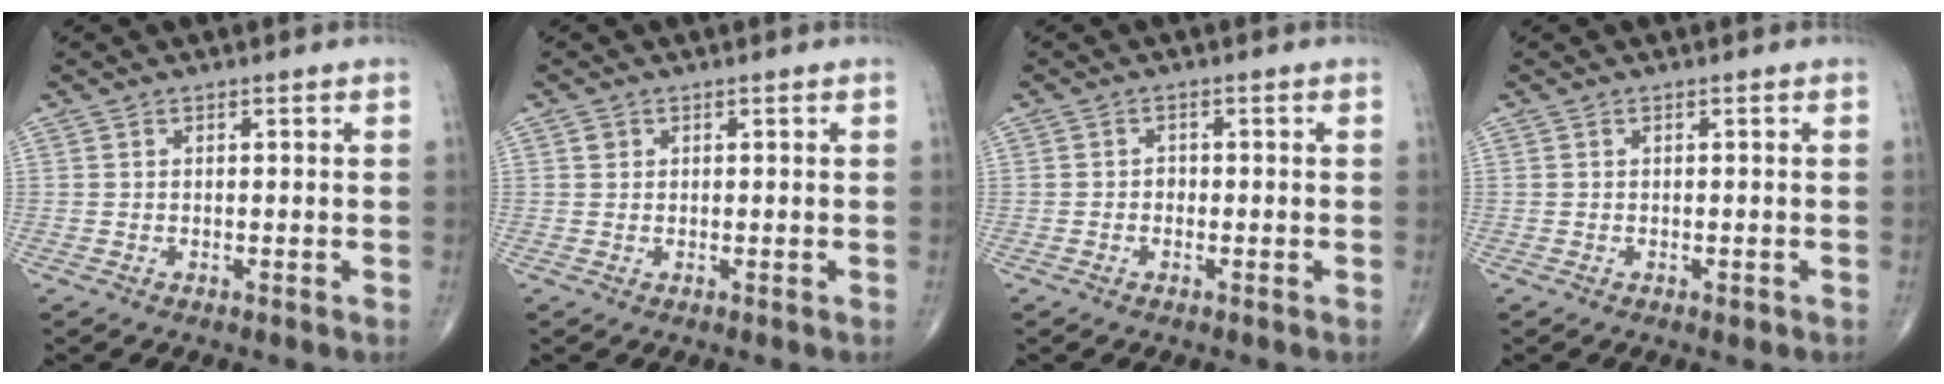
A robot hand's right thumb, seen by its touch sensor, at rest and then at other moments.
{"total": 1.0, "force": [0.4, 0.9, 0.3], "torque": [0.001, 0.000, 0.005]}
{"total": 1.1, "force": [-0.3, 0.9, 0.5], "torque": [0.000, 0.005, -0.007]}
{"total": 0.7, "force": [-0.2, 0.3, 0.6], "torque": [-0.007, -0.002, -0.001]}